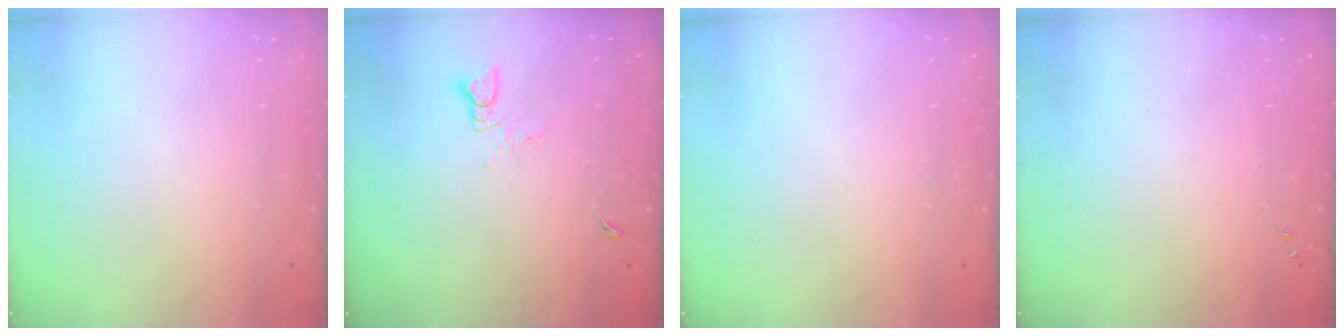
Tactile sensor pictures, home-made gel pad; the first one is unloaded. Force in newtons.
{"total": 1.3, "press": 1.2, "slide": 0.1}
{"total": 0.0}
{"total": 0.0}